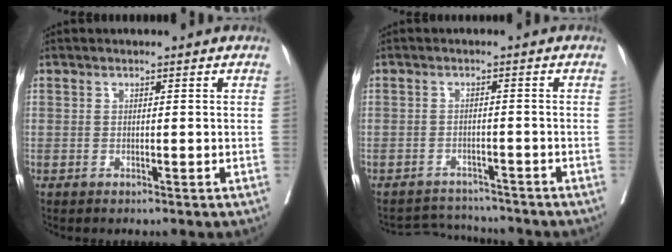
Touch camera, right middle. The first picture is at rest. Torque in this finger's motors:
{"motor_torque": [-0.81, -0.64, -0.15, -0.11]}